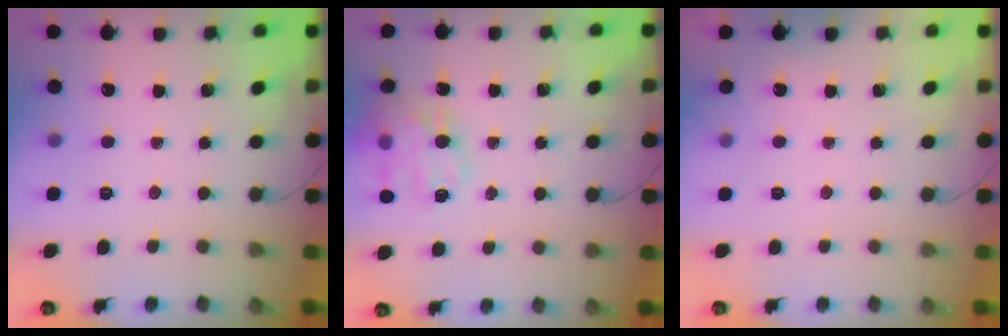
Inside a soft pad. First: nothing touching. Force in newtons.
{"total": 17.6, "press": 17.3, "slide": 2.9}
{"total": 1.9, "press": 1.9, "slide": 0.3}